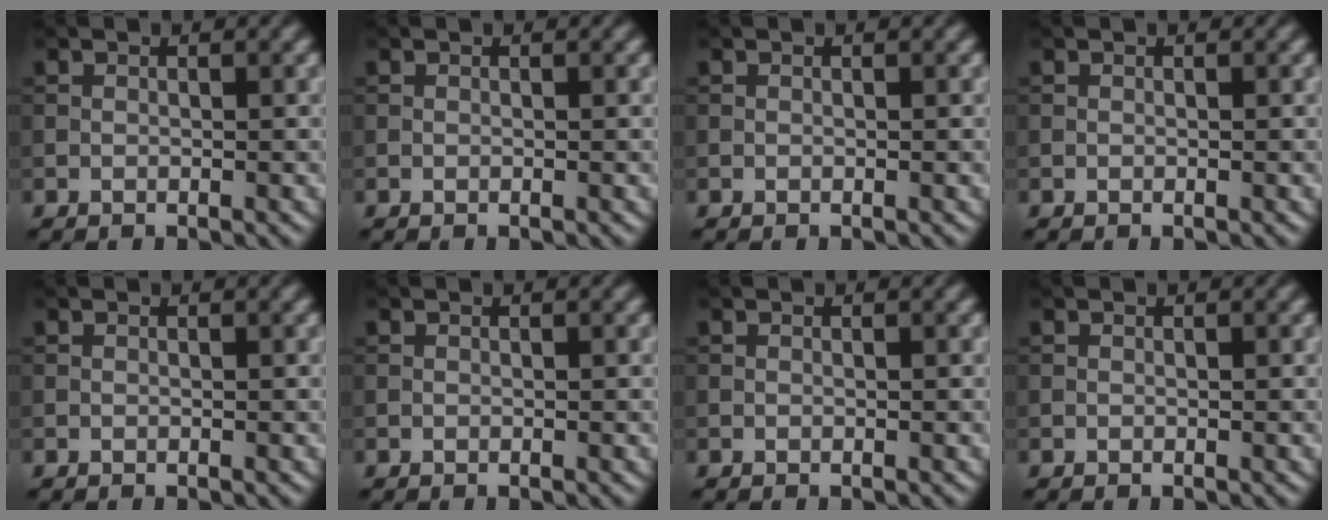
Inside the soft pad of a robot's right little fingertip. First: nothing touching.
{"total": 0.0}
{"total": 0.0}
{"total": 0.0}
{"total": 0.0}
{"total": 0.0}
{"total": 0.0}
{"total": 0.0}